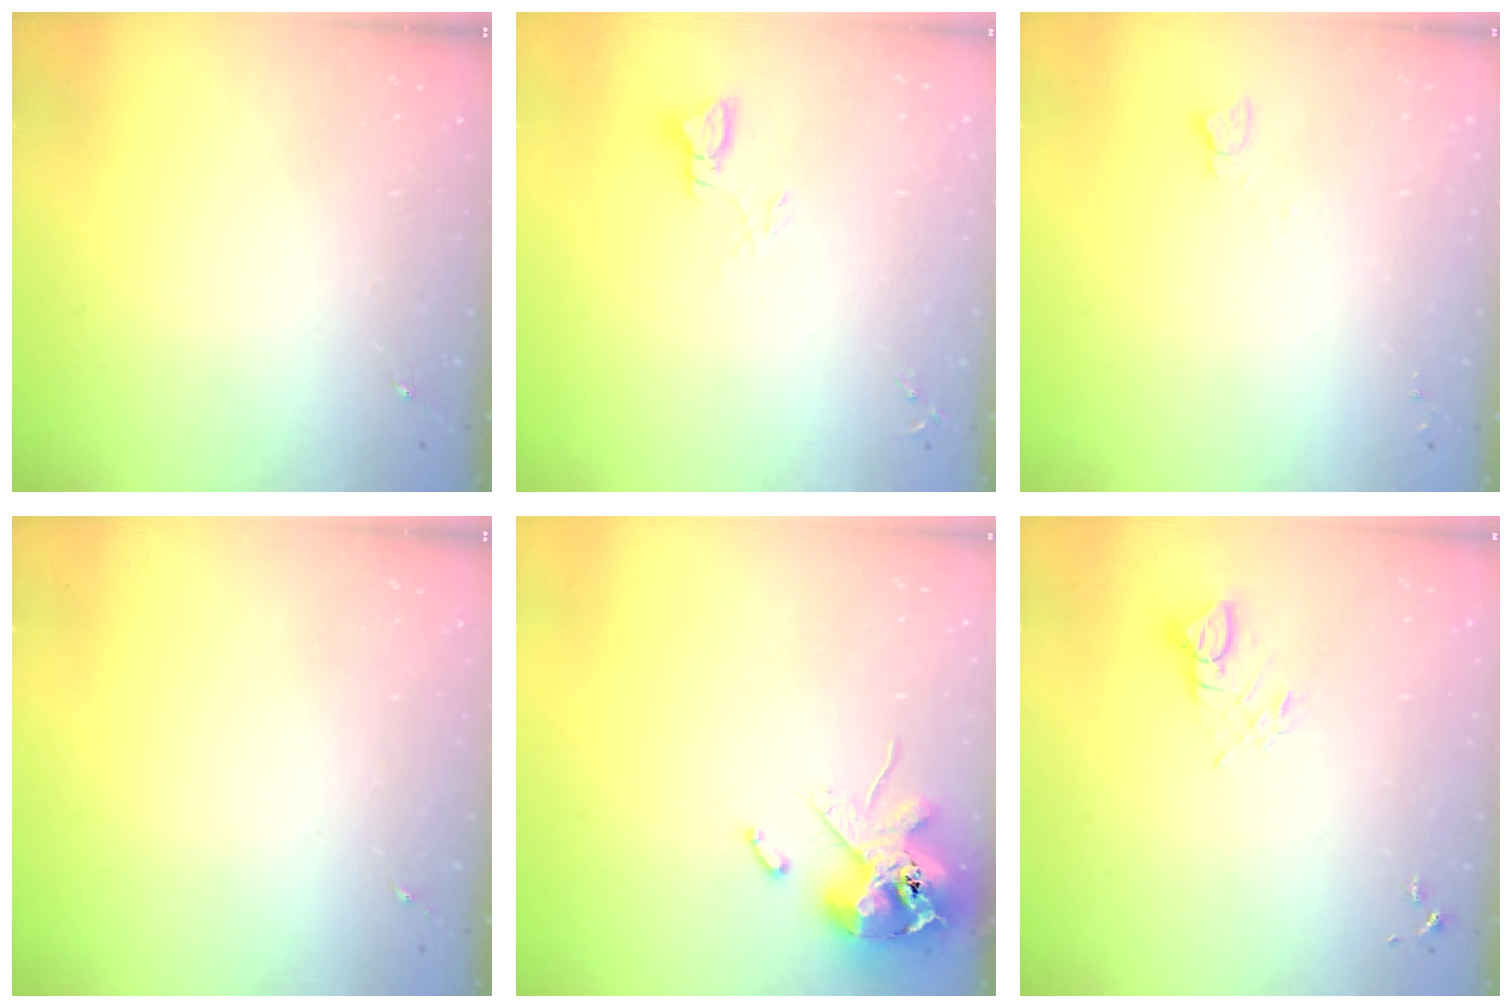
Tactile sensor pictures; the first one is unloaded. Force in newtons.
{"total": 3.3, "press": 3.3, "slide": 0.3}
{"total": 2.7, "press": 2.7, "slide": 0.3}
{"total": 0.0}
{"total": 13.1, "press": 12.9, "slide": 2.2}
{"total": 4.8, "press": 4.8, "slide": 0.2}